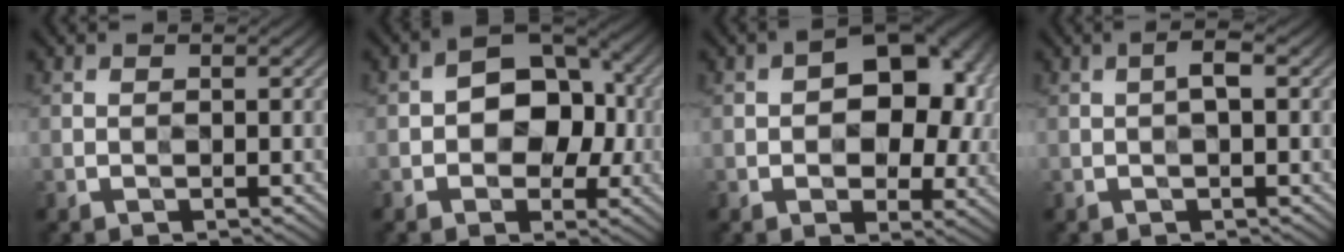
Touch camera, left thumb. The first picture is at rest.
{"total": 8.1, "force": [-0.4, 5.7, 5.7], "torque": [-0.066, 0.008, -0.020]}
{"total": 11.5, "force": [1.1, 7.3, 8.9], "torque": [-0.109, 0.009, 0.011]}
{"total": 1.5, "force": [0.2, 0.4, 1.4], "torque": [-0.027, 0.007, 0.000]}